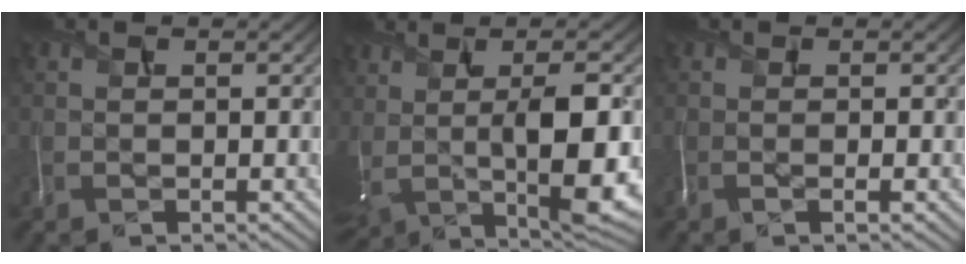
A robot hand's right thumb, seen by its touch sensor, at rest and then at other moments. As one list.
[{"total": 11.7, "force": [0.6, 4.1, 10.9], "torque": [-0.194, -0.010, 0.027]}, {"total": 0.9, "force": [-0.3, 0.1, 0.8], "torque": [-0.016, -0.002, -0.009]}]